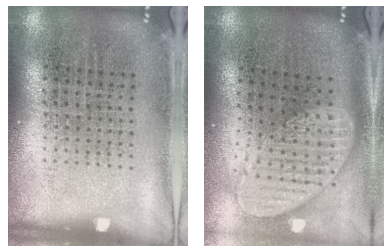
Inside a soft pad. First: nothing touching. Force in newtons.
{"total": 2.0, "press": 1.5, "slide": 1.3}